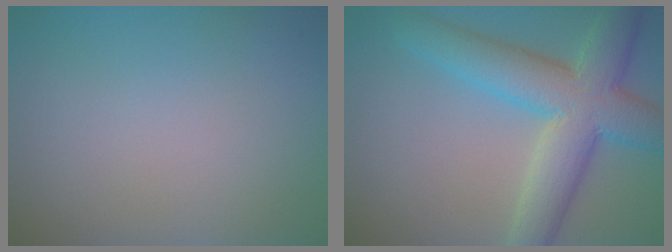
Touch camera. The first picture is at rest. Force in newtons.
{"total": 8.6, "press": 8.6, "slide": 0.4}